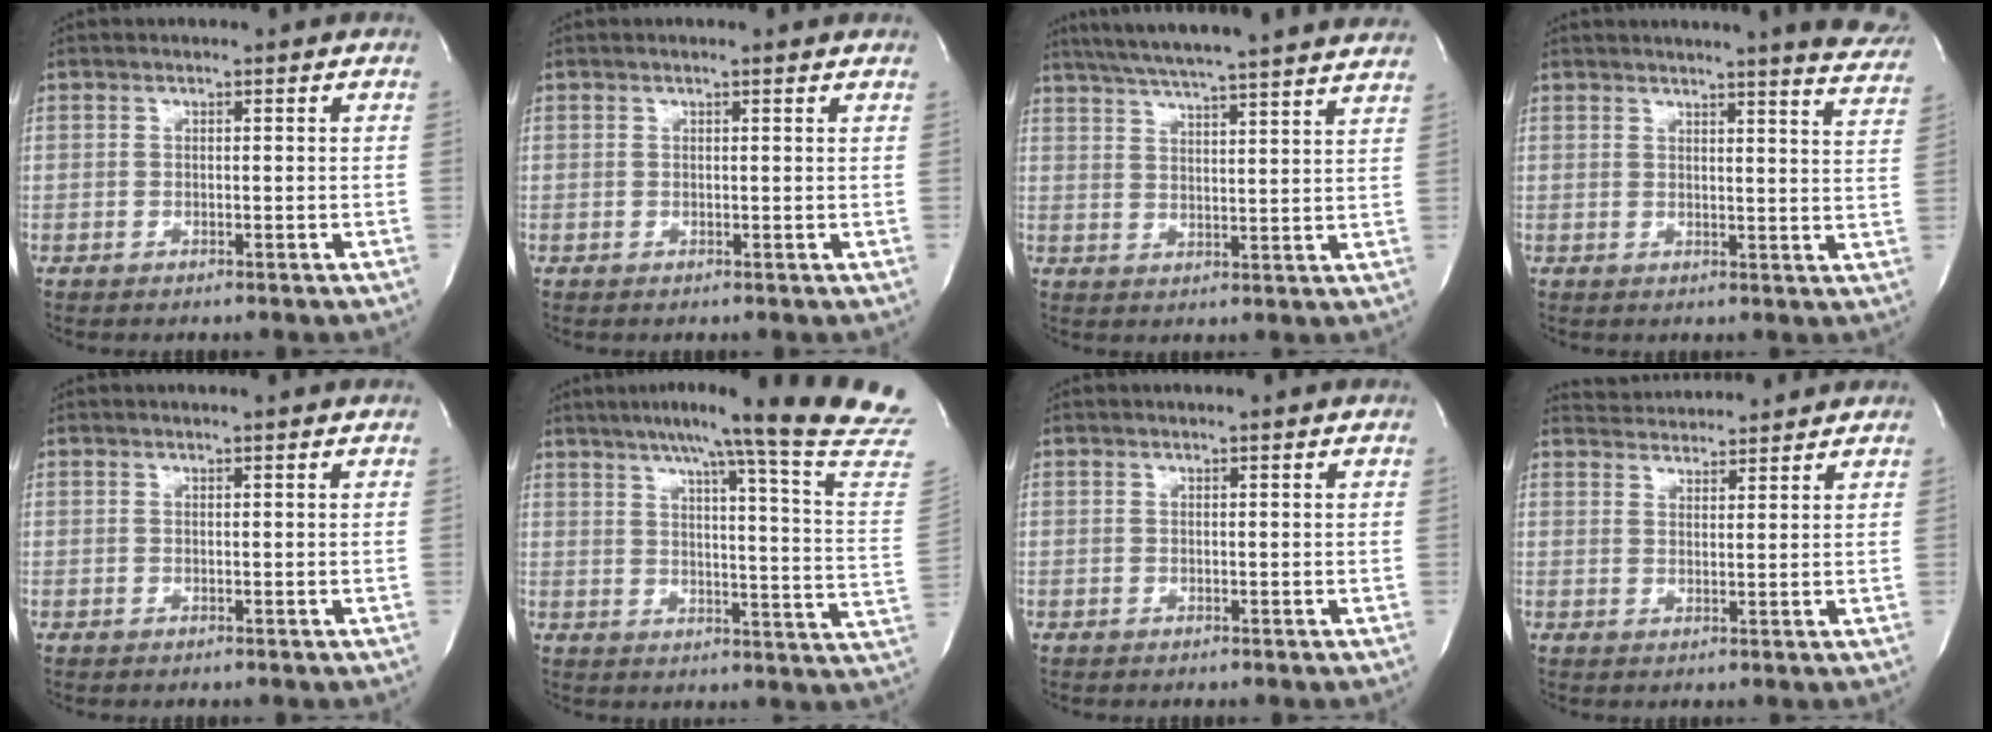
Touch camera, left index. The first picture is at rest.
{"total": 1.5, "force": [1.3, -0.1, 0.6], "torque": [-0.018, 0.008, 0.014]}
{"total": 25.0, "force": [22.4, 0.3, 11.2], "torque": [-0.187, -0.002, 0.293]}
{"total": 14.0, "force": [12.8, 0.2, 5.5], "torque": [-0.062, -0.061, 0.127]}
{"total": 2.2, "force": [2.1, -0.4, 0.5], "torque": [-0.014, 0.006, 0.022]}
{"total": 22.5, "force": [18.8, -3.0, 11.8], "torque": [-0.178, -0.075, 0.229]}
{"total": 1.5, "force": [1.4, -0.3, 0.3], "torque": [-0.013, 0.003, 0.016]}
{"total": 7.6, "force": [7.5, 0.5, 1.0], "torque": [-0.025, 0.026, 0.109]}